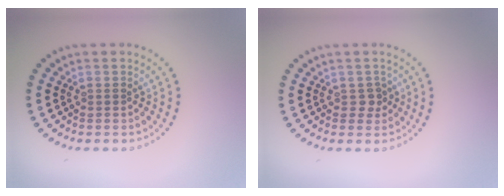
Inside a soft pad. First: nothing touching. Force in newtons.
{"total": 1.2, "press": 1.1, "slide": 0.5}